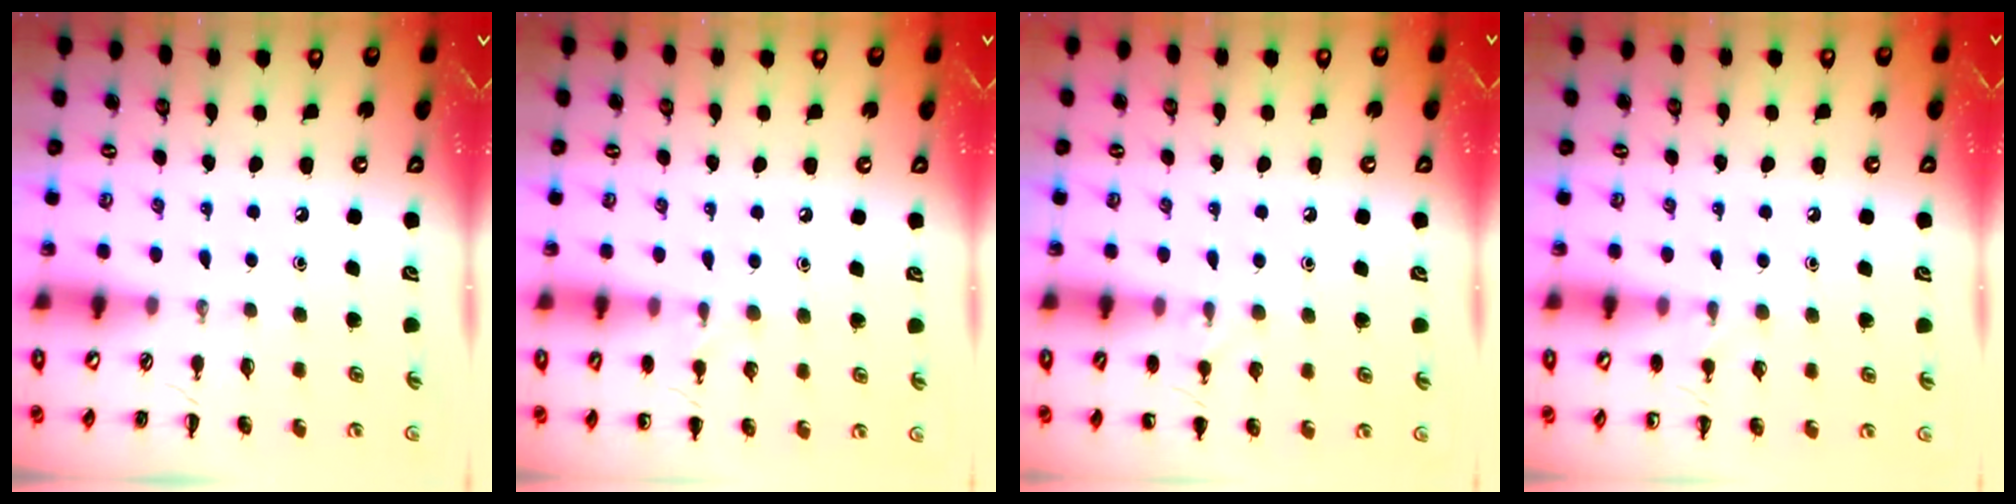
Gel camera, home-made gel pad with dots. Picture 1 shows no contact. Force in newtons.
{"total": 5.7, "press": 5.5, "slide": 1.5}
{"total": 6.0, "press": 5.8, "slide": 1.7}
{"total": 5.8, "press": 5.6, "slide": 1.5}